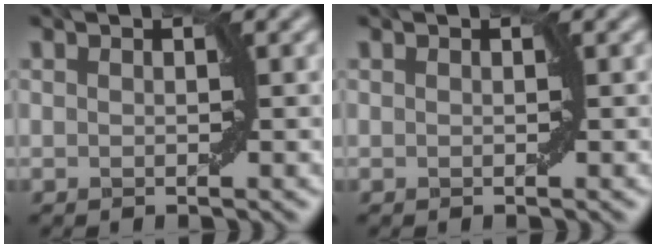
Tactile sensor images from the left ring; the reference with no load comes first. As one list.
[{"total": 0.0}]